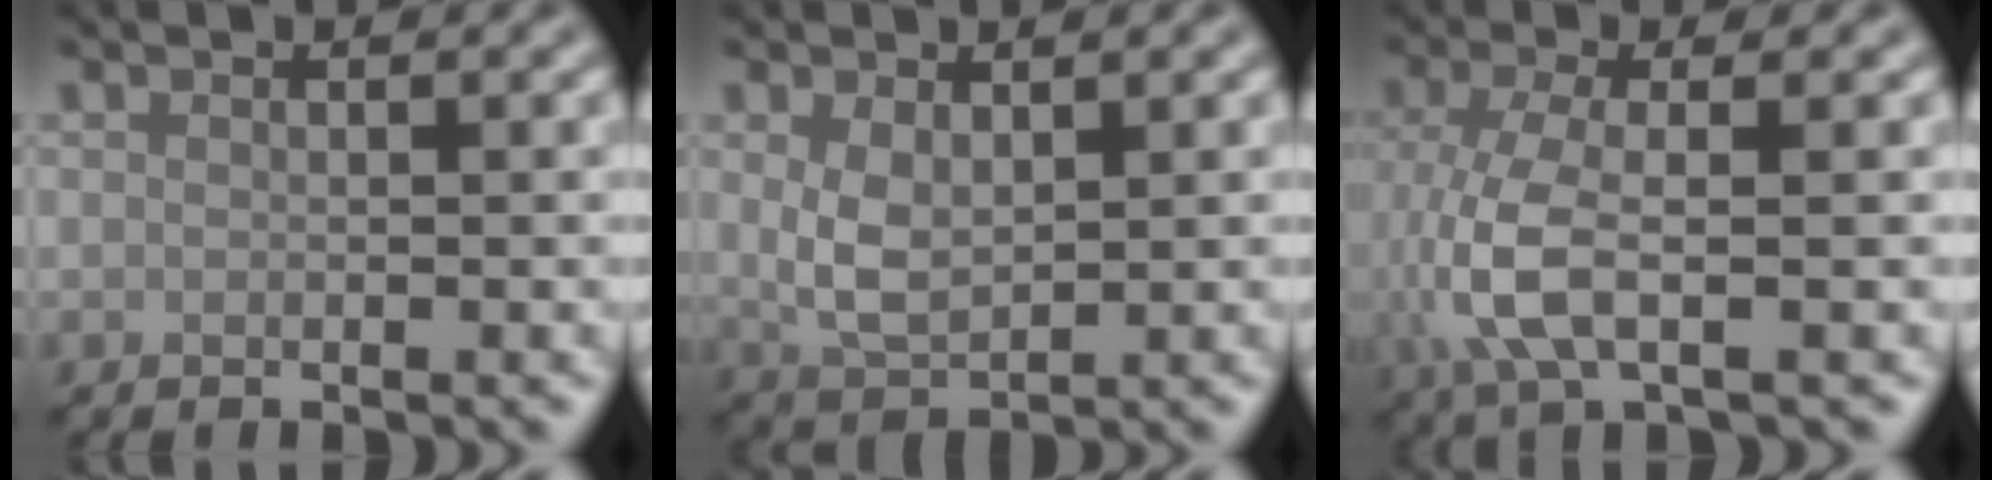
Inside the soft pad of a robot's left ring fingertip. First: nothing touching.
{"total": 3.2, "force": [0.7, 1.8, 2.5], "torque": [-0.057, -0.002, 0.019]}
{"total": 5.4, "force": [-1.1, 1.9, 4.9], "torque": [-0.122, -0.008, -0.022]}